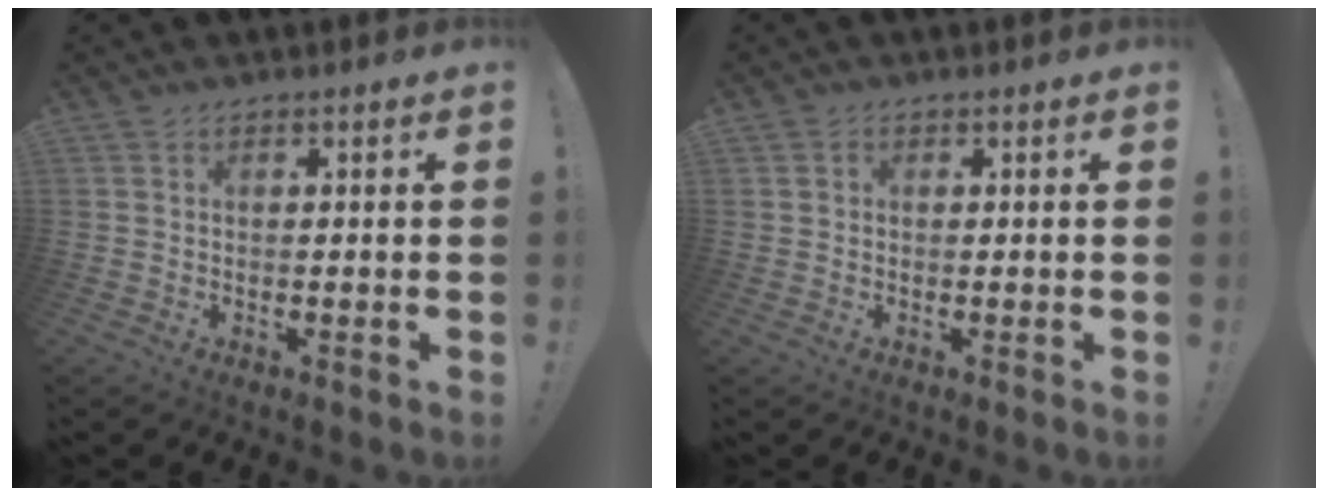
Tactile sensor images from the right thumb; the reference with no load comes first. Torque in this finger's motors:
{"motor_torque": [0.28, -0.26, -0.27, 0.08, -0.04]}